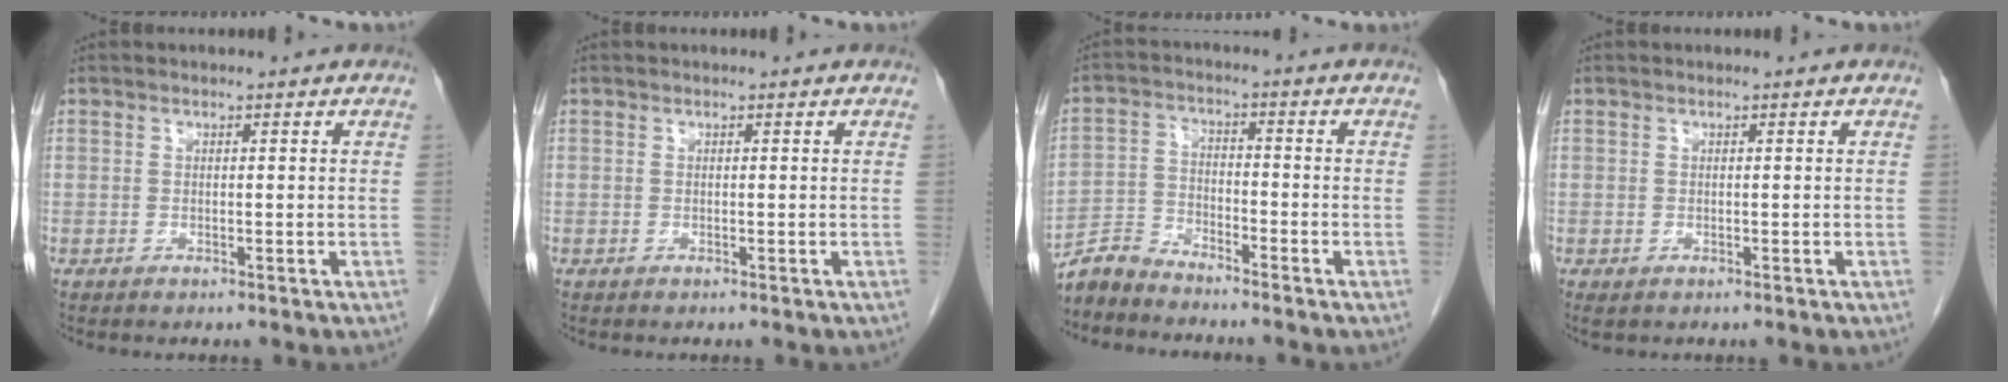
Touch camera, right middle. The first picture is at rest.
{"total": 0.0}
{"total": 5.0, "force": [-5.0, 0.5, 0.1], "torque": [-0.006, -0.007, -0.099]}
{"total": 0.6, "force": [-0.2, 0.4, 0.4], "torque": [-0.009, -0.002, 0.001]}